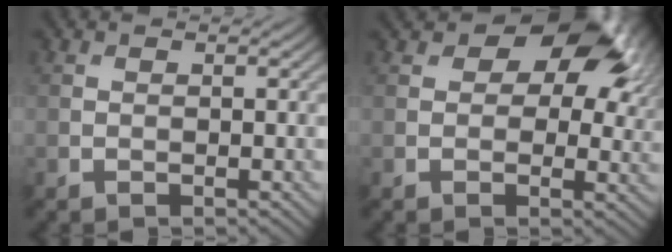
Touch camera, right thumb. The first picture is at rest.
{"total": 11.6, "force": [5.2, 6.6, 8.0], "torque": [-0.108, 0.005, 0.082]}